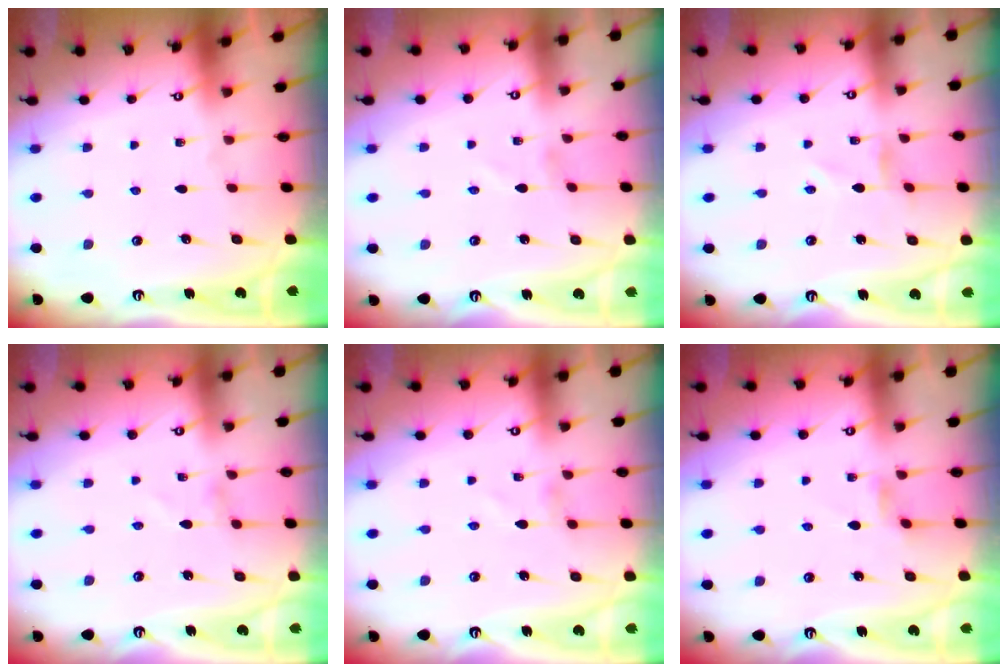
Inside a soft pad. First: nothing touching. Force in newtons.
{"total": 1.4, "press": 1.4, "slide": 0.2}
{"total": 0.6, "press": 0.6, "slide": 0.1}
{"total": 1.4, "press": 1.4, "slide": 0.1}
{"total": 0.6, "press": 0.6, "slide": 0.2}
{"total": 2.3, "press": 2.3, "slide": 0.4}